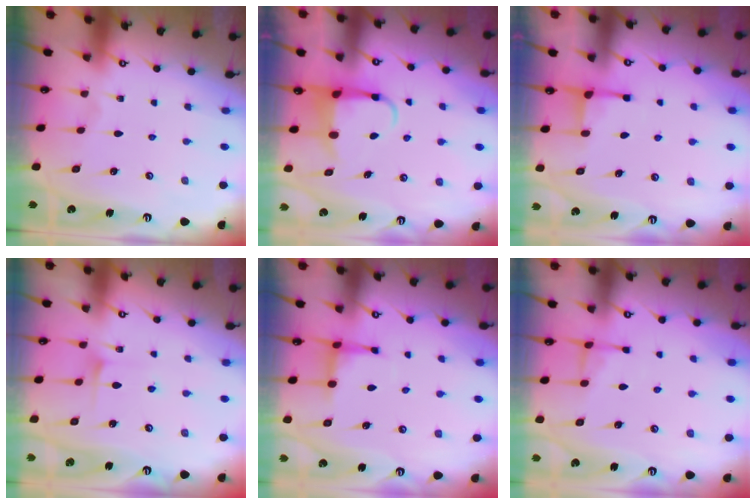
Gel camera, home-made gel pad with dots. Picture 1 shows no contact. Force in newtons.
{"total": 4.7, "press": 4.7, "slide": 0.2}
{"total": 2.8, "press": 2.8, "slide": 0.6}
{"total": 5.5, "press": 5.5, "slide": 0.7}
{"total": 4.1, "press": 3.9, "slide": 1.1}
{"total": 4.3, "press": 4.2, "slide": 0.7}